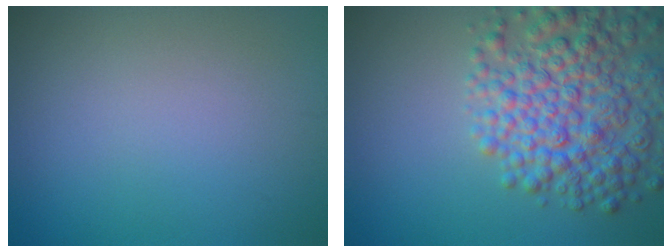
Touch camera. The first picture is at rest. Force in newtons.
{"total": 8.0, "press": 8.0, "slide": 0.3}